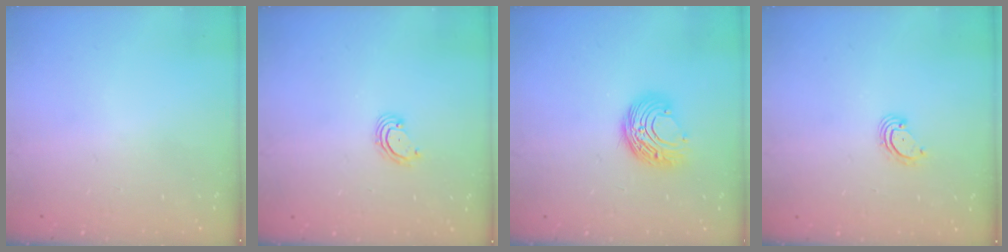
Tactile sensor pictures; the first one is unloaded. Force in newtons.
{"total": 2.7, "press": 2.7, "slide": 0.3}
{"total": 9.0, "press": 9.0, "slide": 0.2}
{"total": 3.1, "press": 3.1, "slide": 0.3}